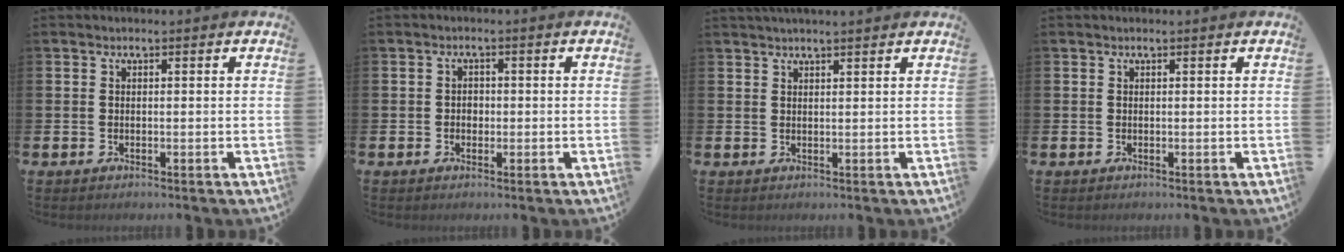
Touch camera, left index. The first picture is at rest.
{"total": 1.5, "force": [-0.1, 1.3, 0.7], "torque": [0.000, 0.002, -0.008]}
{"total": 1.7, "force": [1.6, -0.1, 0.5], "torque": [-0.004, -0.004, 0.029]}
{"total": 0.0}